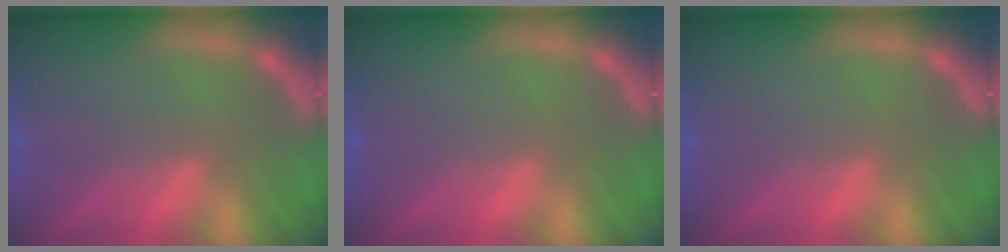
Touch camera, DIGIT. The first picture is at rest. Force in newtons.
{"total": 0.0}
{"total": 0.0}